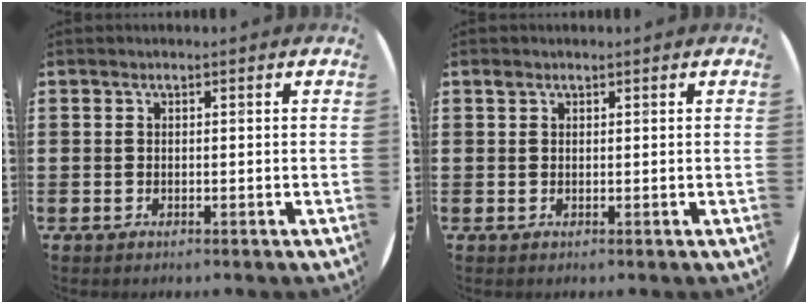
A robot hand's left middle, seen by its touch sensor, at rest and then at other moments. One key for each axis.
{"total": 0.7, "fx": 0.5, "fy": 0.4, "fz": 0.1, "tx": 0.005, "ty": -0.001, "tz": 0.008}